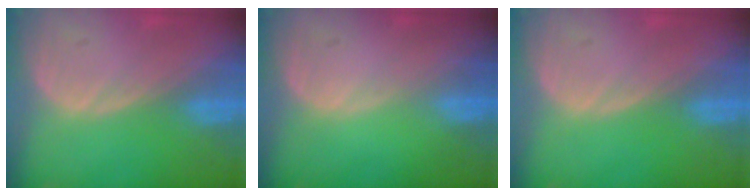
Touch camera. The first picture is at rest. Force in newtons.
{"total": 0.0}
{"total": 0.0}